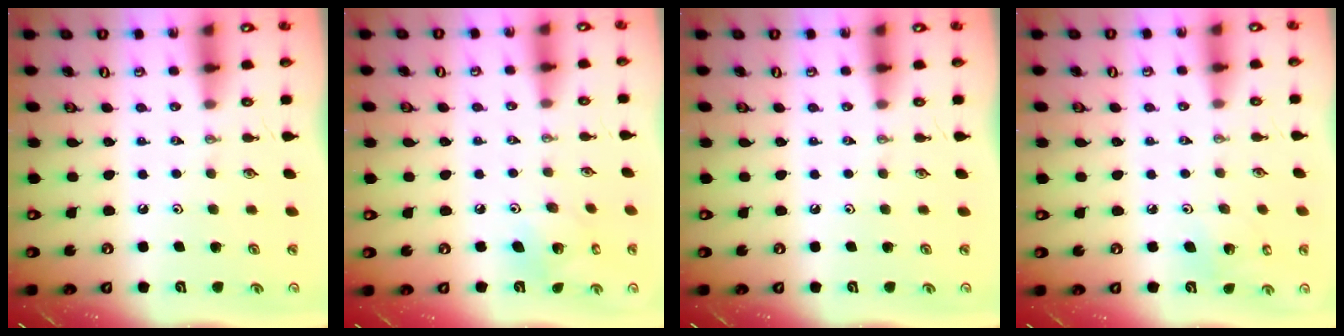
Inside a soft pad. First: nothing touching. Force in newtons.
{"total": 7.3, "press": 7.3, "slide": 0.1}
{"total": 0.0}
{"total": 5.3, "press": 4.8, "slide": 2.3}